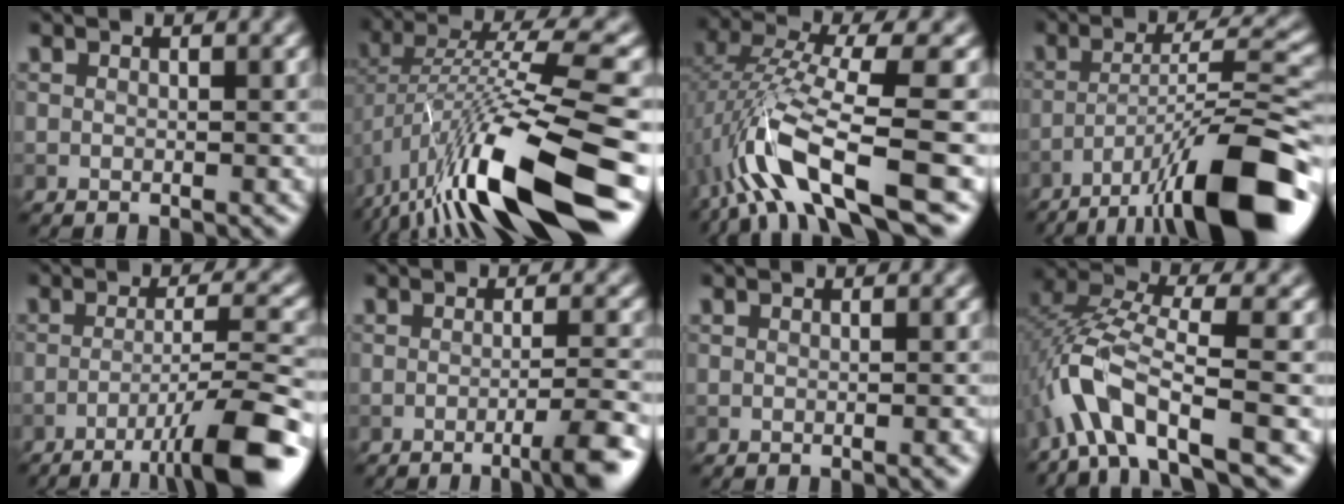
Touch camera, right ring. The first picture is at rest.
{"total": 14.1, "force": [-5.9, 3.4, 12.4], "torque": [-0.228, 0.020, -0.095]}
{"total": 10.9, "force": [-4.5, 2.6, 9.6], "torque": [-0.184, 0.017, -0.080]}
{"total": 13.2, "force": [-8.1, 2.5, 10.1], "torque": [-0.151, 0.013, -0.135]}
{"total": 9.9, "force": [-5.7, 1.4, 7.9], "torque": [-0.106, 0.012, -0.091]}
{"total": 4.7, "force": [-2.2, 0.8, 4.1], "torque": [-0.053, -0.001, -0.039]}
{"total": 1.1, "force": [-0.4, 0.2, 1.0], "torque": [-0.008, 0.000, -0.006]}
{"total": 7.9, "force": [-3.8, 2.5, 6.4], "torque": [-0.132, 0.014, -0.080]}